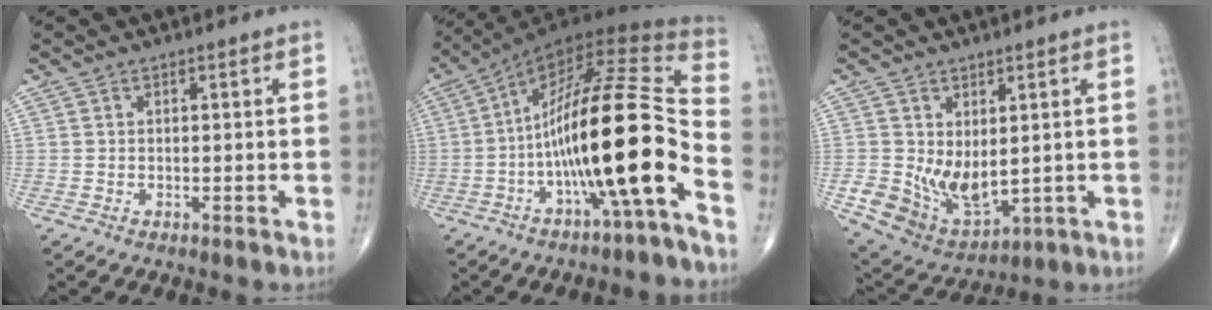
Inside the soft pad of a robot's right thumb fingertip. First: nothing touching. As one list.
[{"total": 21.1, "force": [-7.4, 3.1, 19.6], "torque": [-0.355, 0.069, -0.121]}, {"total": 10.6, "force": [0.2, 7.2, 7.8], "torque": [-0.118, -0.017, 0.032]}]